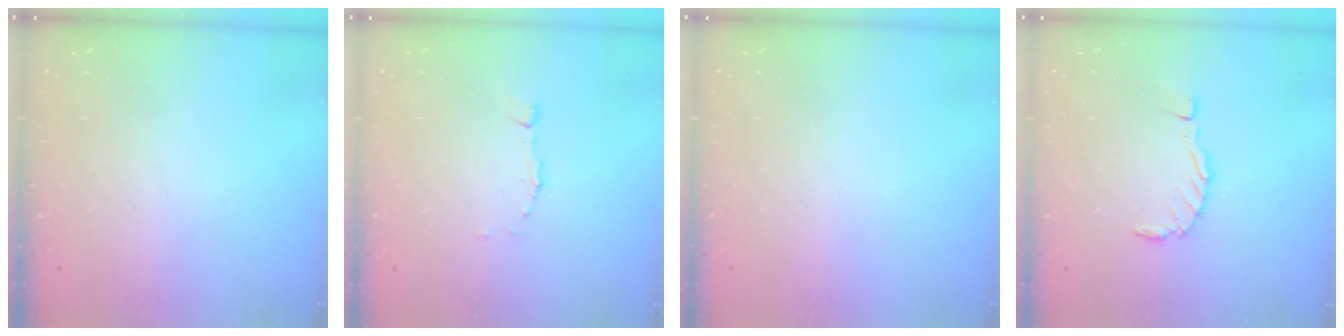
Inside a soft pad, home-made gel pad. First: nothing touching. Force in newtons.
{"total": 2.0, "press": 2.0, "slide": 0.3}
{"total": 0.0}
{"total": 0.0}